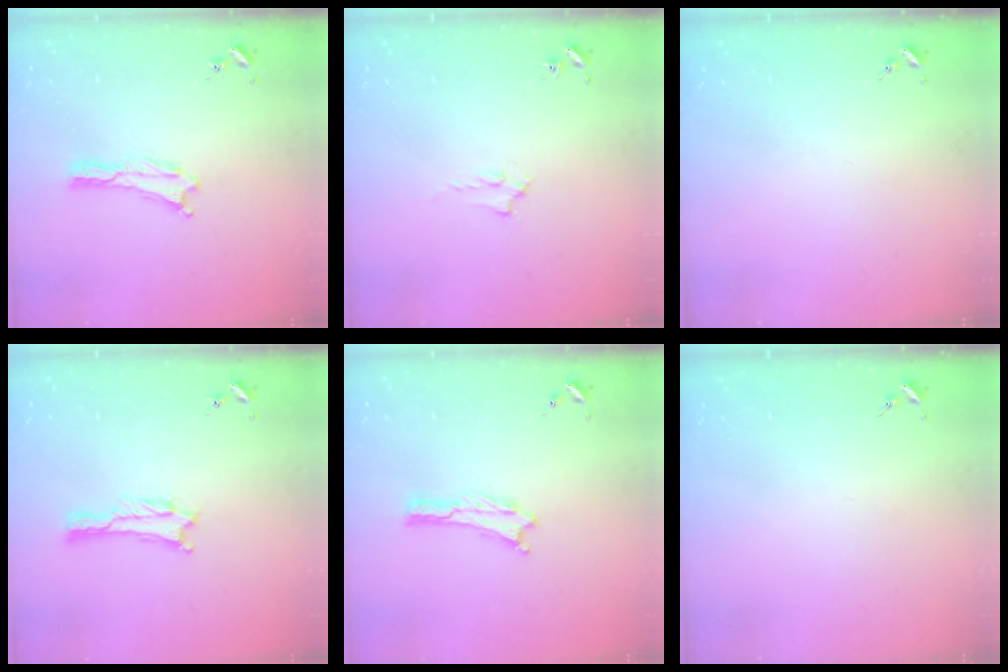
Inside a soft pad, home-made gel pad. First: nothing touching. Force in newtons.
{"total": 1.4, "press": 1.4, "slide": 0.2}
{"total": 0.0}
{"total": 0.9, "press": 0.9, "slide": 0.1}
{"total": 0.0}
{"total": 0.0}